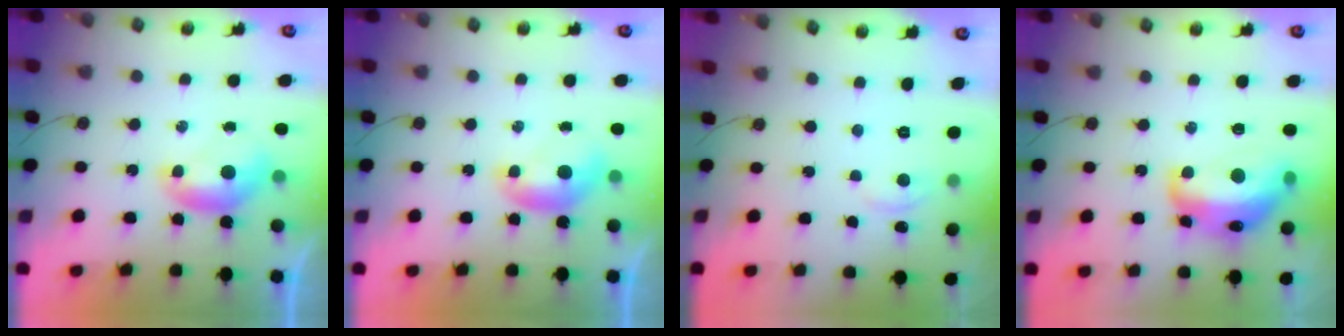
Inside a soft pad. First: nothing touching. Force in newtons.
{"total": 0.0}
{"total": 2.7, "press": 2.6, "slide": 0.5}
{"total": 10.0, "press": 9.9, "slide": 1.0}